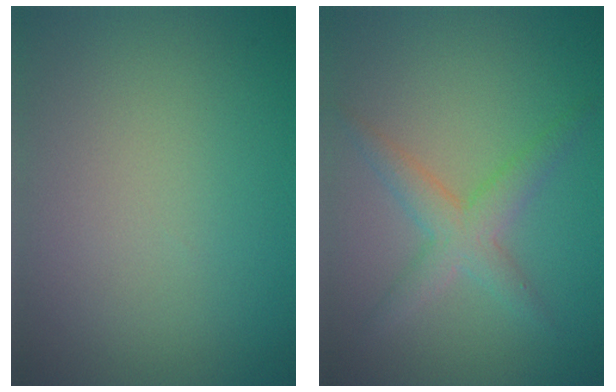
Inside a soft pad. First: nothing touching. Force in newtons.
{"total": 2.4, "press": 2.4, "slide": 0.1}